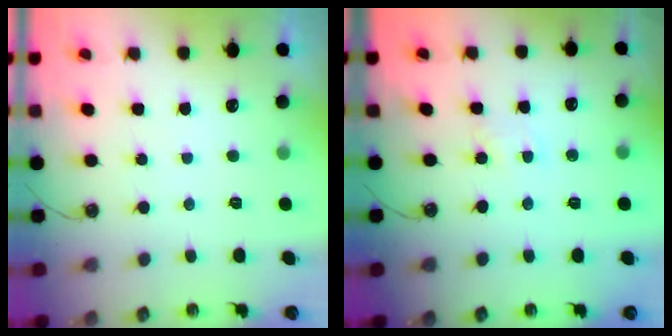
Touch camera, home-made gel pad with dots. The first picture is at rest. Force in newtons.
{"total": 2.5, "press": 2.5, "slide": 0.3}